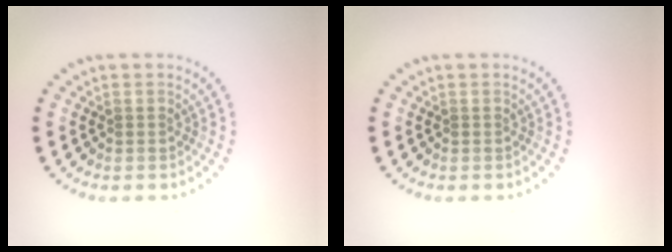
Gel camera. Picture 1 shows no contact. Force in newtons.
{"total": 0.0}